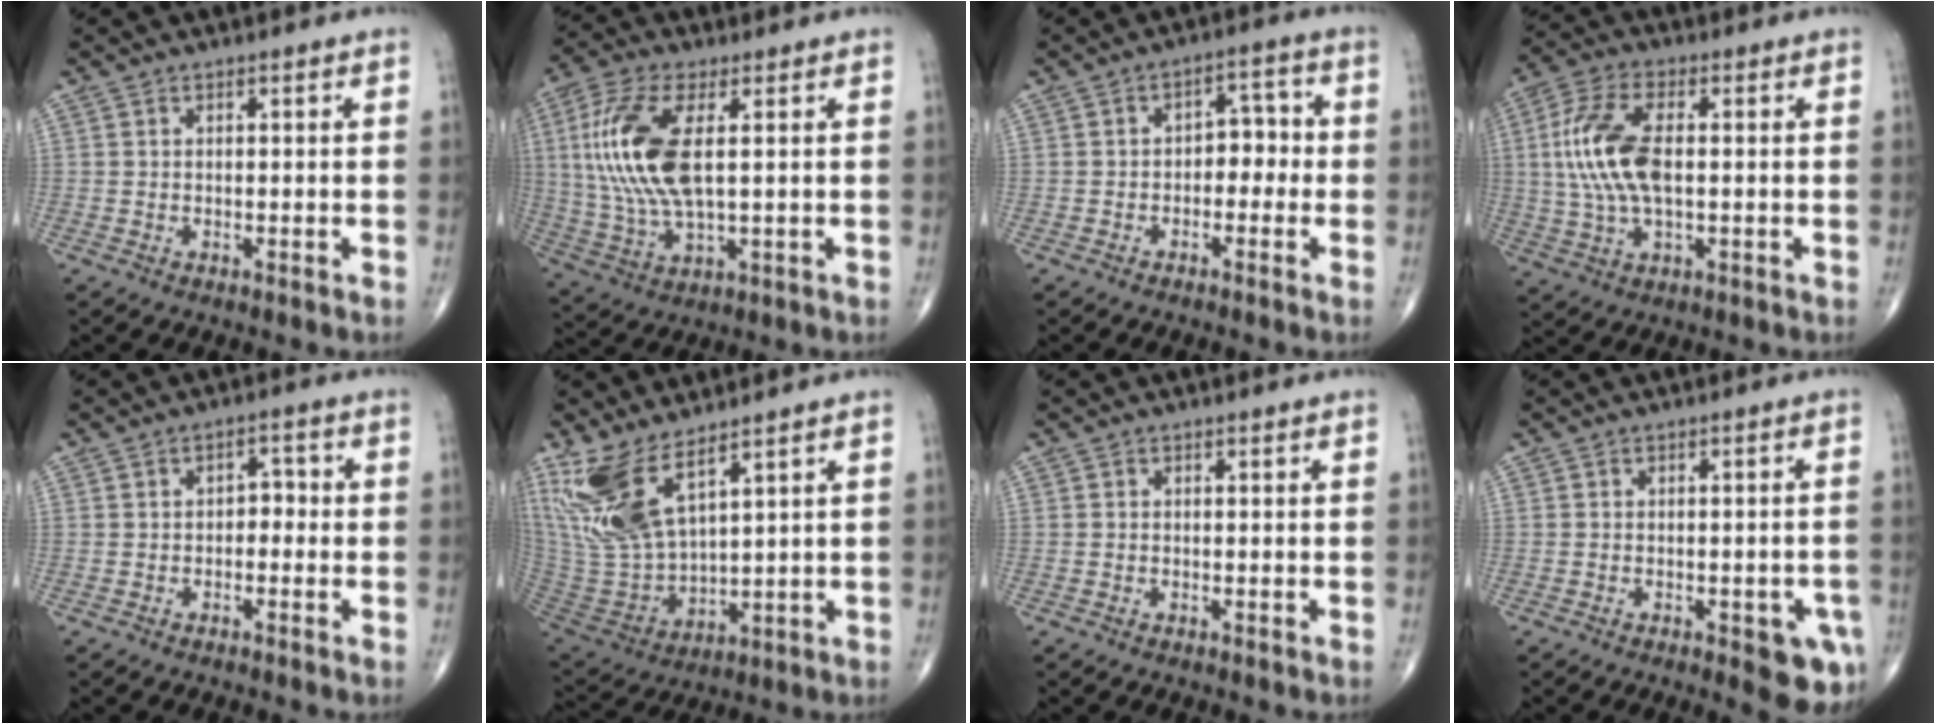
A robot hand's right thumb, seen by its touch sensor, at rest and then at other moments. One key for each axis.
{"total": 15.9, "fx": 2.6, "fy": 6.5, "fz": 14.2, "tx": -0.324, "ty": -0.004, "tz": 0.055}
{"total": 5.3, "fx": -1.0, "fy": 3.5, "fz": 3.8, "tx": -0.026, "ty": 0.027, "tz": -0.025}
{"total": 13.4, "fx": 0.9, "fy": 6.5, "fz": 11.7, "tx": -0.255, "ty": 0.010, "tz": 0.017}
{"total": 3.0, "fx": -0.6, "fy": 2.0, "fz": 2.1, "tx": -0.012, "ty": 0.015, "tz": -0.018}
{"total": 14.8, "fx": 9.0, "fy": 5.4, "fz": 10.4, "tx": -0.219, "ty": -0.050, "tz": 0.202}
{"total": 0.0}
{"total": 7.6, "fx": -3.4, "fy": 2.7, "fz": 6.3, "tx": -0.059, "ty": 0.009, "tz": -0.037}